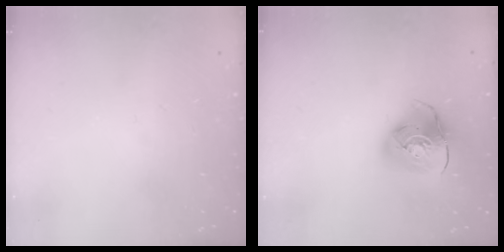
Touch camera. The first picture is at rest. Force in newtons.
{"total": 10.6, "press": 10.5, "slide": 1.2}